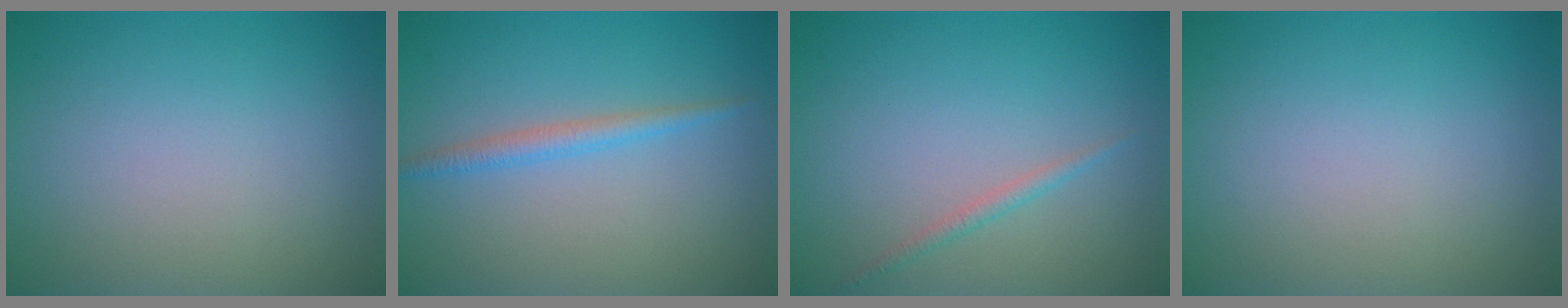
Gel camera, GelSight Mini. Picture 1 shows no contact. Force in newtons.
{"total": 1.7, "press": 1.7, "slide": 0.1}
{"total": 1.0, "press": 1.0, "slide": 0.1}
{"total": 0.0}